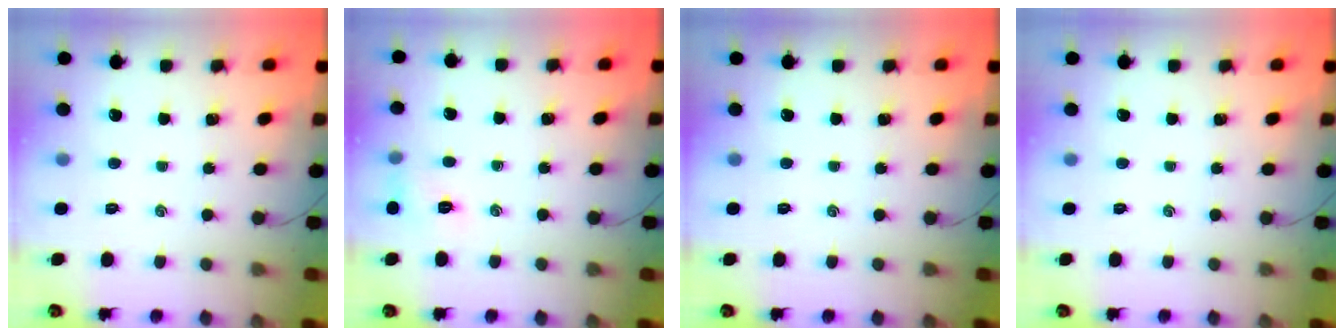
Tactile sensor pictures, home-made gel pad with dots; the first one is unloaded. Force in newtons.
{"total": 6.9, "press": 6.8, "slide": 1.2}
{"total": 0.0}
{"total": 0.0}